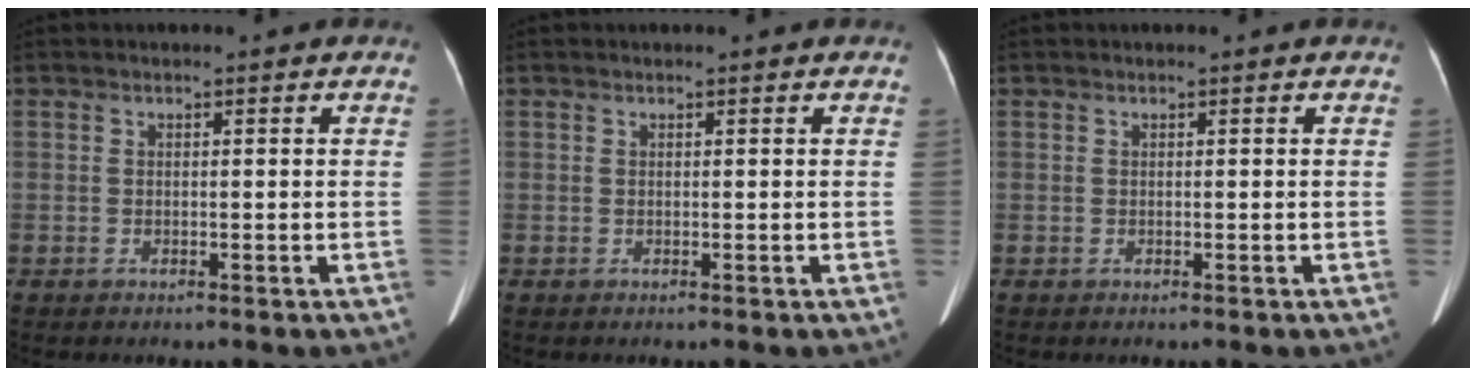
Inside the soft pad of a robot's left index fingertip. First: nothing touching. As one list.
[{"total": 0.0}, {"total": 0.0}]